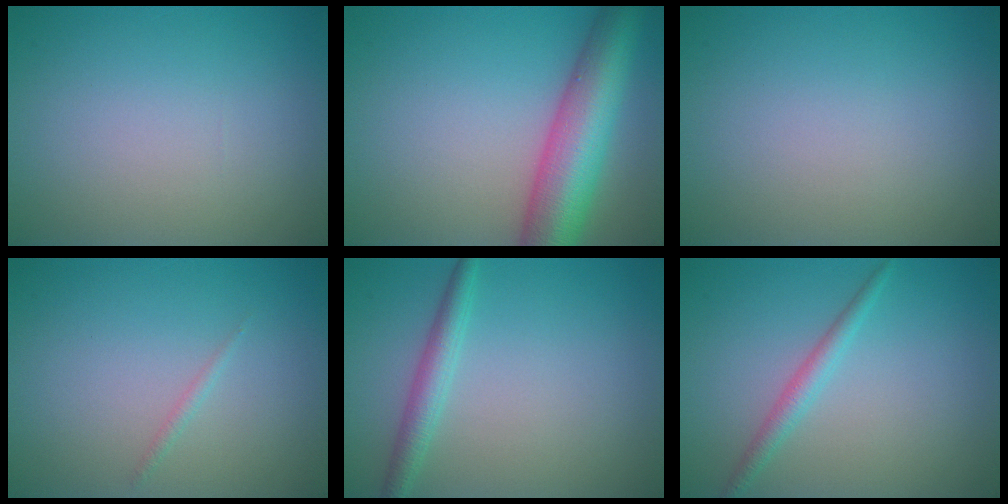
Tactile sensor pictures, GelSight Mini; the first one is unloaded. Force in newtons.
{"total": 9.1, "press": 9.1, "slide": 0.2}
{"total": 0.0}
{"total": 0.6, "press": 0.6, "slide": 0.0}
{"total": 2.3, "press": 2.3, "slide": 0.1}
{"total": 1.8, "press": 1.8, "slide": 0.1}